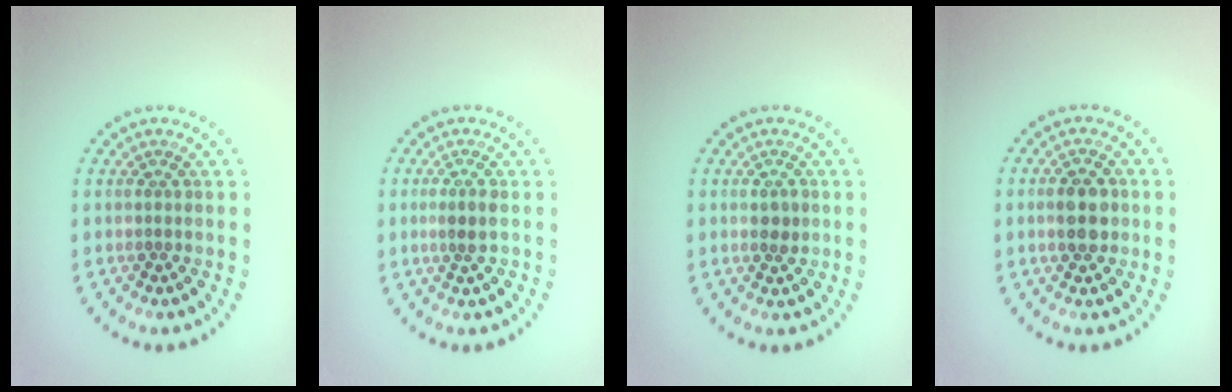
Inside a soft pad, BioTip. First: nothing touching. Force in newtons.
{"total": 1.6, "press": 1.4, "slide": 0.8}
{"total": 1.5, "press": 1.5, "slide": 0.1}
{"total": 3.3, "press": 3.3, "slide": 0.2}